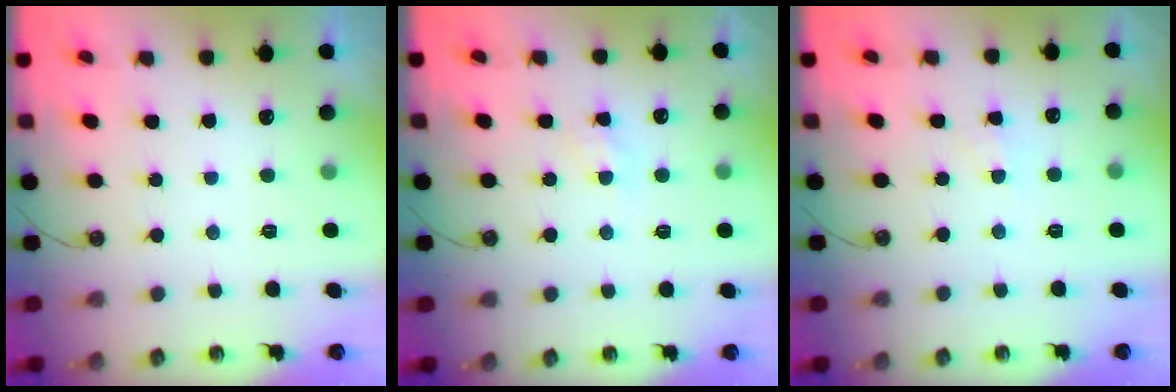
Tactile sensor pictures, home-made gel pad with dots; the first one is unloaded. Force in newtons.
{"total": 6.7, "press": 6.6, "slide": 0.9}
{"total": 3.8, "press": 3.7, "slide": 0.5}